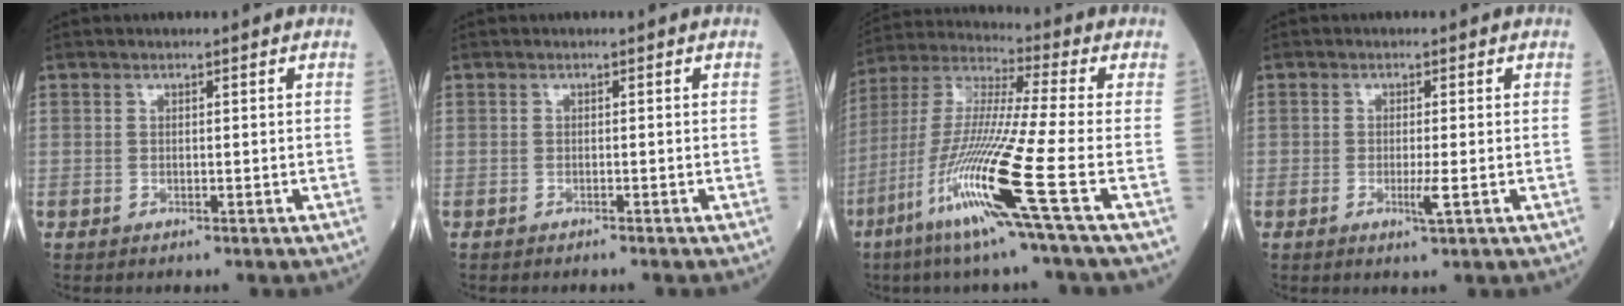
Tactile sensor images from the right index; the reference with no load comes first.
{"total": 0.8, "force": [-0.8, -0.1, 0.3], "torque": [-0.006, 0.000, -0.013]}
{"total": 17.5, "force": [-7.3, -1.5, 15.8], "torque": [-0.337, -0.035, -0.149]}
{"total": 2.3, "force": [-0.6, 0.0, 2.2], "torque": [-0.040, -0.005, -0.011]}